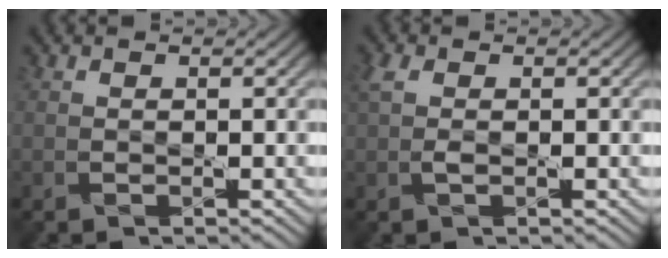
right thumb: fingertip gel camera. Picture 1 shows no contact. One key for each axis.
{"total": 2.0, "fx": 0.3, "fy": 1.1, "fz": 1.7, "tx": -0.047, "ty": 0.006, "tz": 0.005}